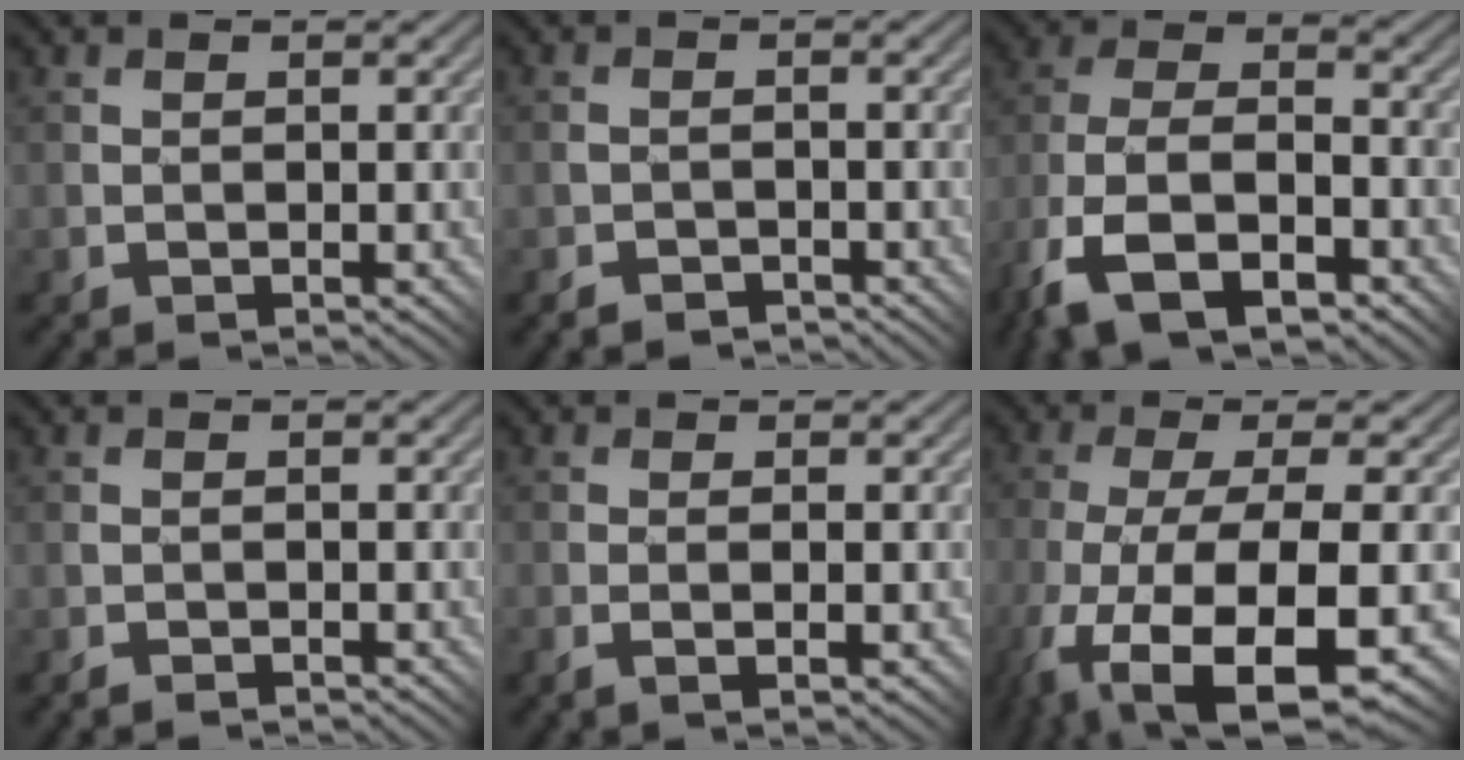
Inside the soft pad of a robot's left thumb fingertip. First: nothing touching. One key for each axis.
{"total": 1.6, "fx": -1.4, "fy": 0.6, "fz": 0.1, "tx": -0.004, "ty": 0.002, "tz": -0.034}
{"total": 12.4, "fx": -7.3, "fy": 5.7, "fz": 8.1, "tx": -0.190, "ty": -0.017, "tz": -0.149}
{"total": 0.6, "fx": -0.6, "fy": 0.1, "fz": 0.1, "tx": -0.002, "ty": 0.003, "tz": -0.017}
{"total": 1.6, "fx": -0.6, "fy": 0.1, "fz": 1.5, "tx": -0.025, "ty": 0.001, "tz": -0.008}
{"total": 14.3, "fx": -7.0, "fy": 4.5, "fz": 11.7, "tx": -0.254, "ty": -0.028, "tz": -0.103}